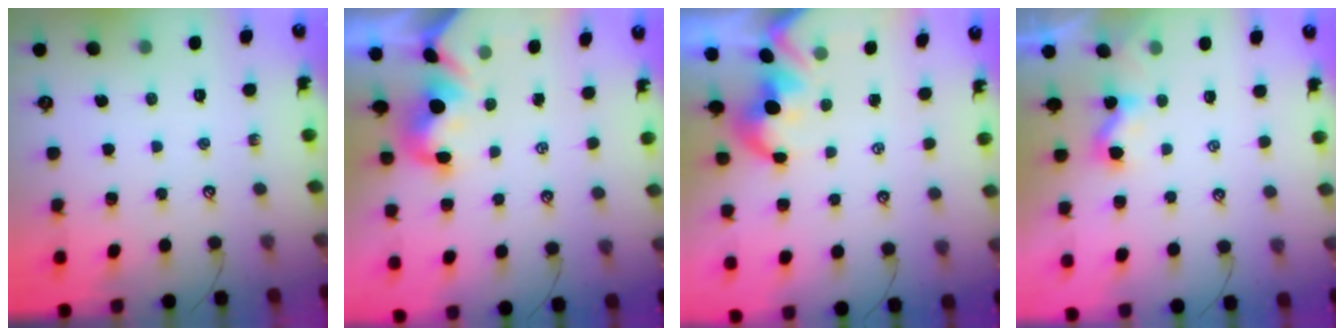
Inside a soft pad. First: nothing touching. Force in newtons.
{"total": 1.4, "press": 1.2, "slide": 0.7}
{"total": 1.7, "press": 1.4, "slide": 1.0}
{"total": 3.5, "press": 3.5, "slide": 0.2}